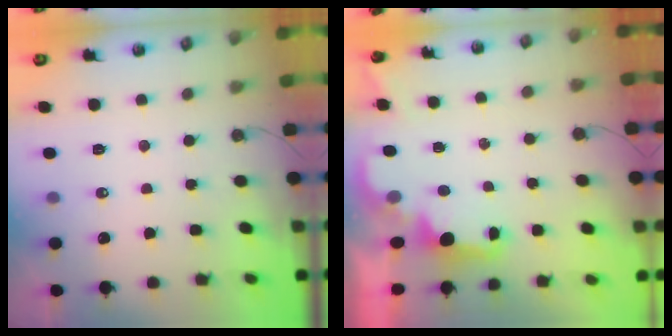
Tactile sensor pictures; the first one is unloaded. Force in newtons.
{"total": 2.3, "press": 2.2, "slide": 0.8}